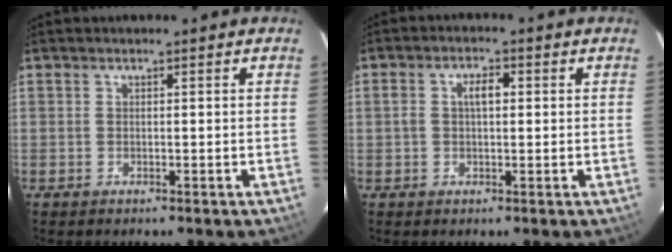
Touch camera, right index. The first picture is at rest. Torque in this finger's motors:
{"motor_torque": [0.04, -0.02, 0.05, 0.06]}